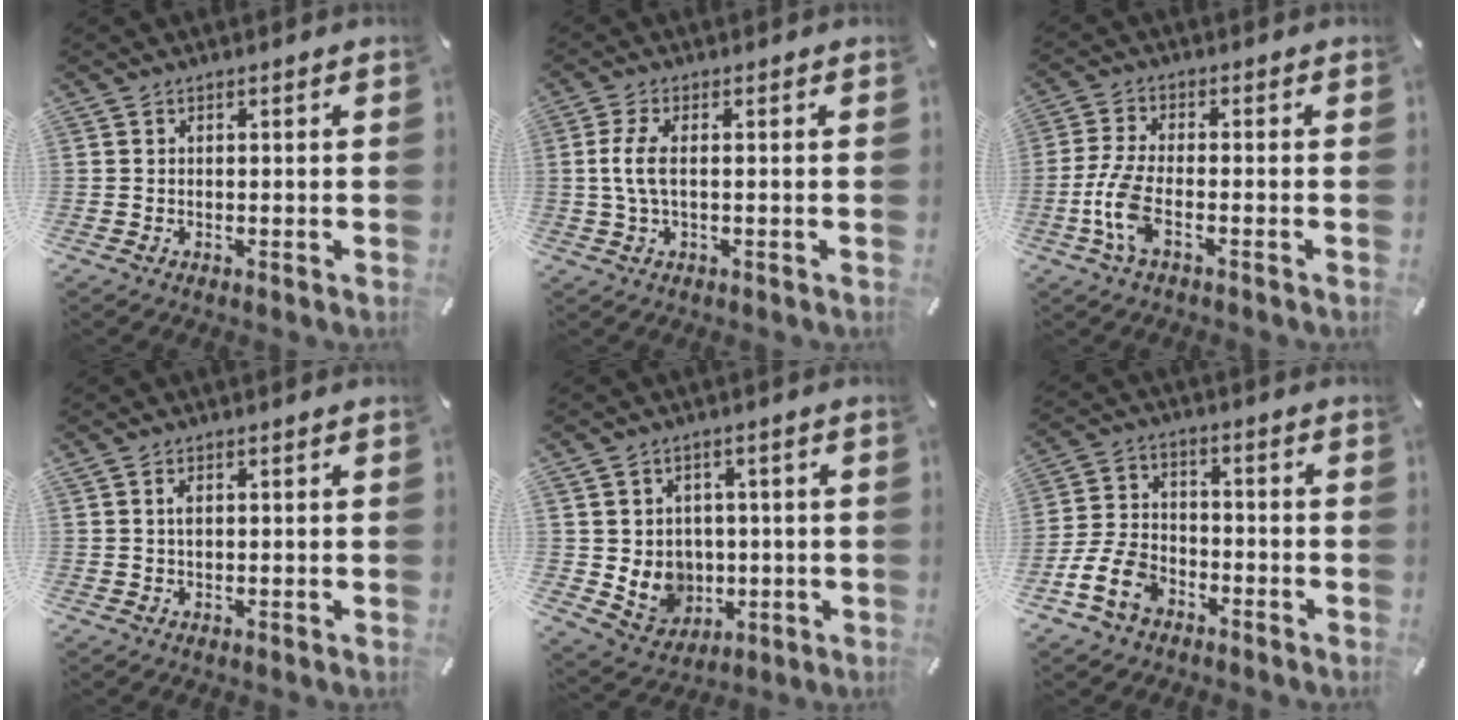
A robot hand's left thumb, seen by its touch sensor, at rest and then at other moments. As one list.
[{"total": 5.3, "force": [0.1, 1.6, 5.1], "torque": [-0.115, -0.006, -0.004]}, {"total": 8.1, "force": [-2.9, 2.6, 7.1], "torque": [-0.160, -0.011, -0.053]}, {"total": 1.5, "force": [0.4, 0.7, 1.3], "torque": [-0.027, 0.004, 0.005]}, {"total": 7.8, "force": [0.5, 7.7, 1.5], "torque": [-0.053, -0.015, 0.020]}, {"total": 10.6, "force": [-5.4, 7.5, 5.3], "torque": [-0.116, 0.030, -0.098]}]